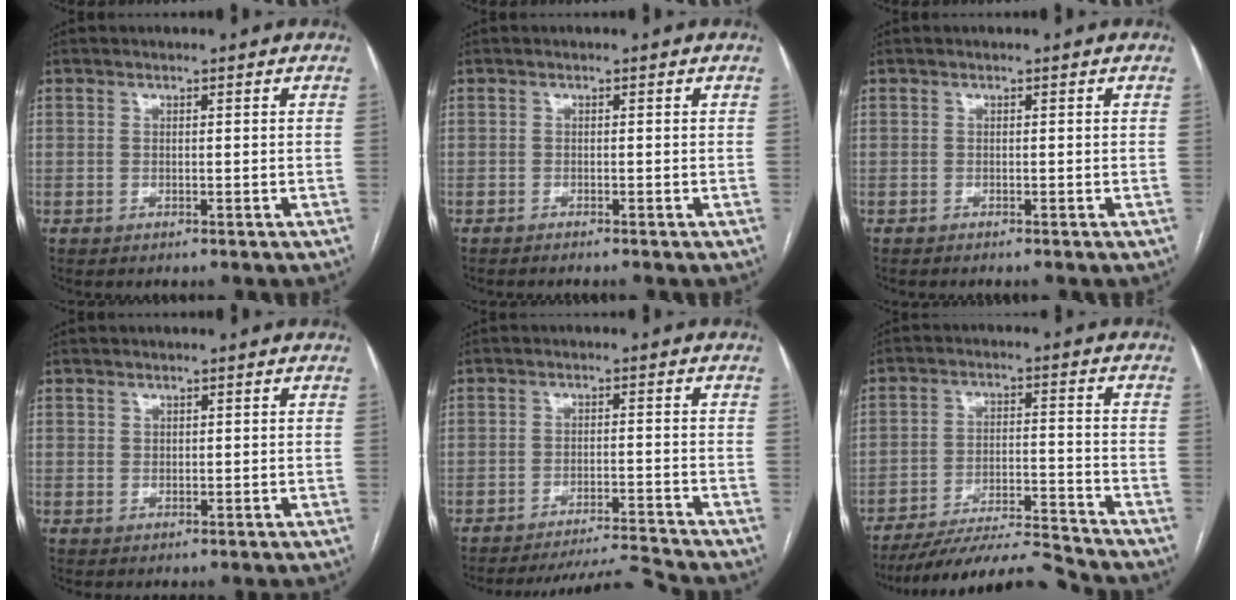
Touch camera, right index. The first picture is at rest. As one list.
[{"total": 1.2, "force": [-1.0, -0.3, 0.6], "torque": [-0.004, 0.002, -0.010]}, {"total": 0.6, "force": [-0.5, -0.1, 0.3], "torque": [0.001, 0.000, -0.004]}, {"total": 0.7, "force": [0.4, 0.6, 0.1], "torque": [0.006, -0.001, 0.004]}, {"total": 7.0, "force": [-6.4, -2.6, -0.6], "torque": [0.006, -0.001, -0.109]}, {"total": 11.3, "force": [-11.1, -1.0, 2.3], "torque": [-0.034, 0.011, -0.195]}]